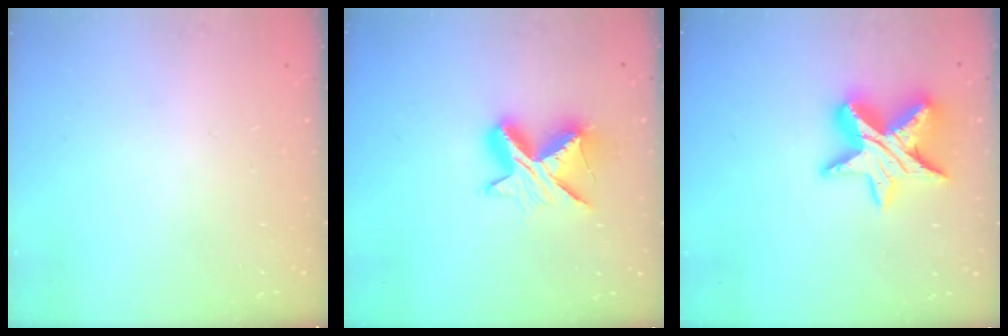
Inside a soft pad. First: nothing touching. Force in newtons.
{"total": 10.3, "press": 10.3, "slide": 0.6}
{"total": 15.0, "press": 14.9, "slide": 1.1}